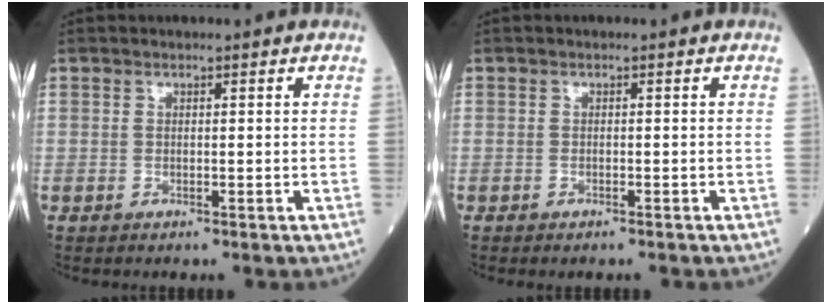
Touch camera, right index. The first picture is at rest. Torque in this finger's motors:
{"motor_torque": [0.26, -0.31, 0.00, 0.04]}